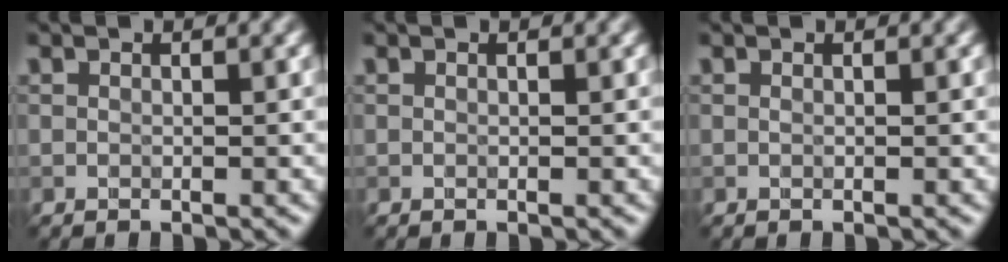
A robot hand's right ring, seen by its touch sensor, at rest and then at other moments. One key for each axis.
{"total": 0.0}
{"total": 0.0}